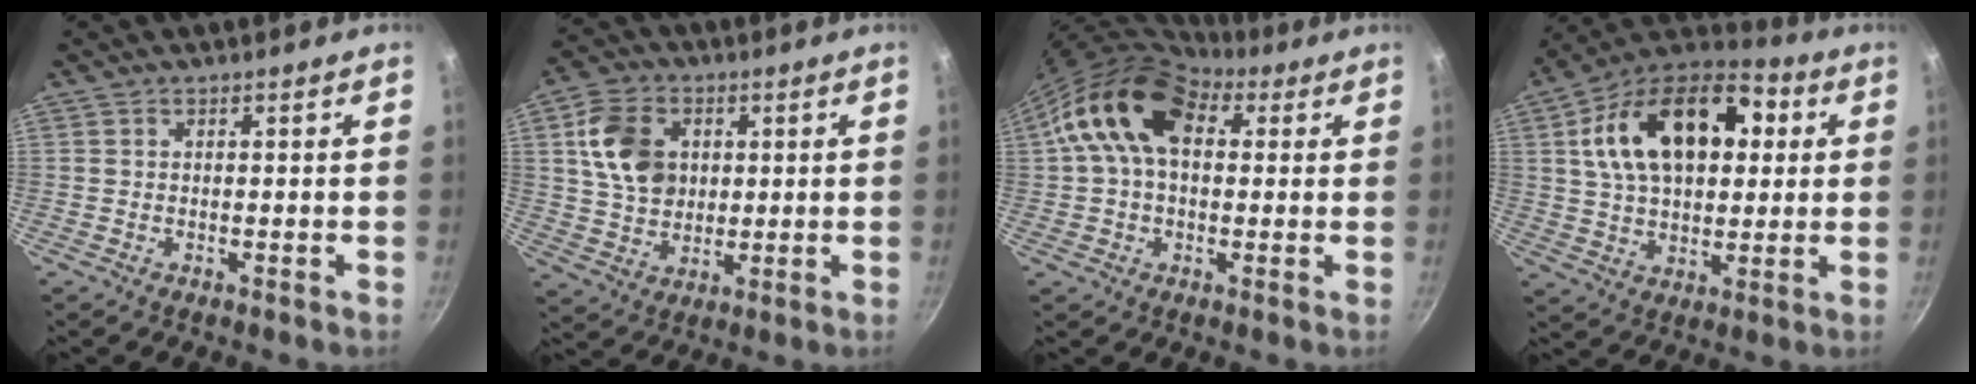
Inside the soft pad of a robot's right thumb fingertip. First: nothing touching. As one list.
[{"total": 12.6, "force": [3.1, 9.5, 7.7], "torque": [-0.117, -0.003, 0.056]}, {"total": 15.0, "force": [3.5, 10.1, 10.5], "torque": [-0.164, 0.024, 0.042]}, {"total": 23.6, "force": [5.7, 14.5, 17.7], "torque": [-0.277, 0.018, 0.078]}]